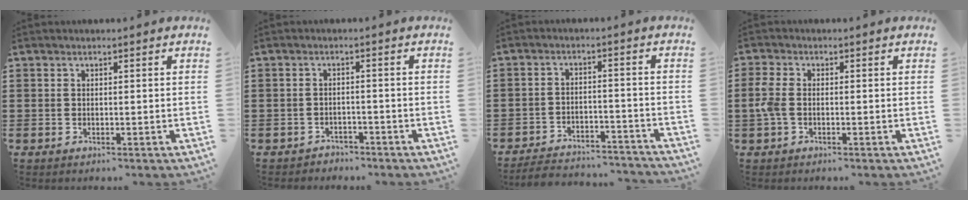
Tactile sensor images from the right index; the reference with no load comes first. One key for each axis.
{"total": 1.8, "fx": -1.8, "fy": 0.5, "fz": -0.1, "tx": -0.006, "ty": 0.001, "tz": -0.040}
{"total": 4.3, "fx": -4.2, "fy": 0.6, "fz": 0.5, "tx": -0.019, "ty": 0.001, "tz": -0.090}
{"total": 3.0, "fx": -0.6, "fy": 1.7, "fz": 2.4, "tx": -0.069, "ty": -0.005, "tz": -0.017}